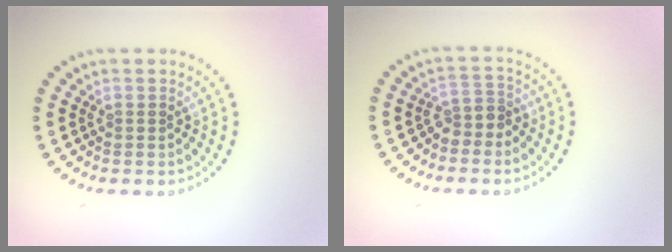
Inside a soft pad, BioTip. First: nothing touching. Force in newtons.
{"total": 2.3, "press": 1.7, "slide": 1.5}